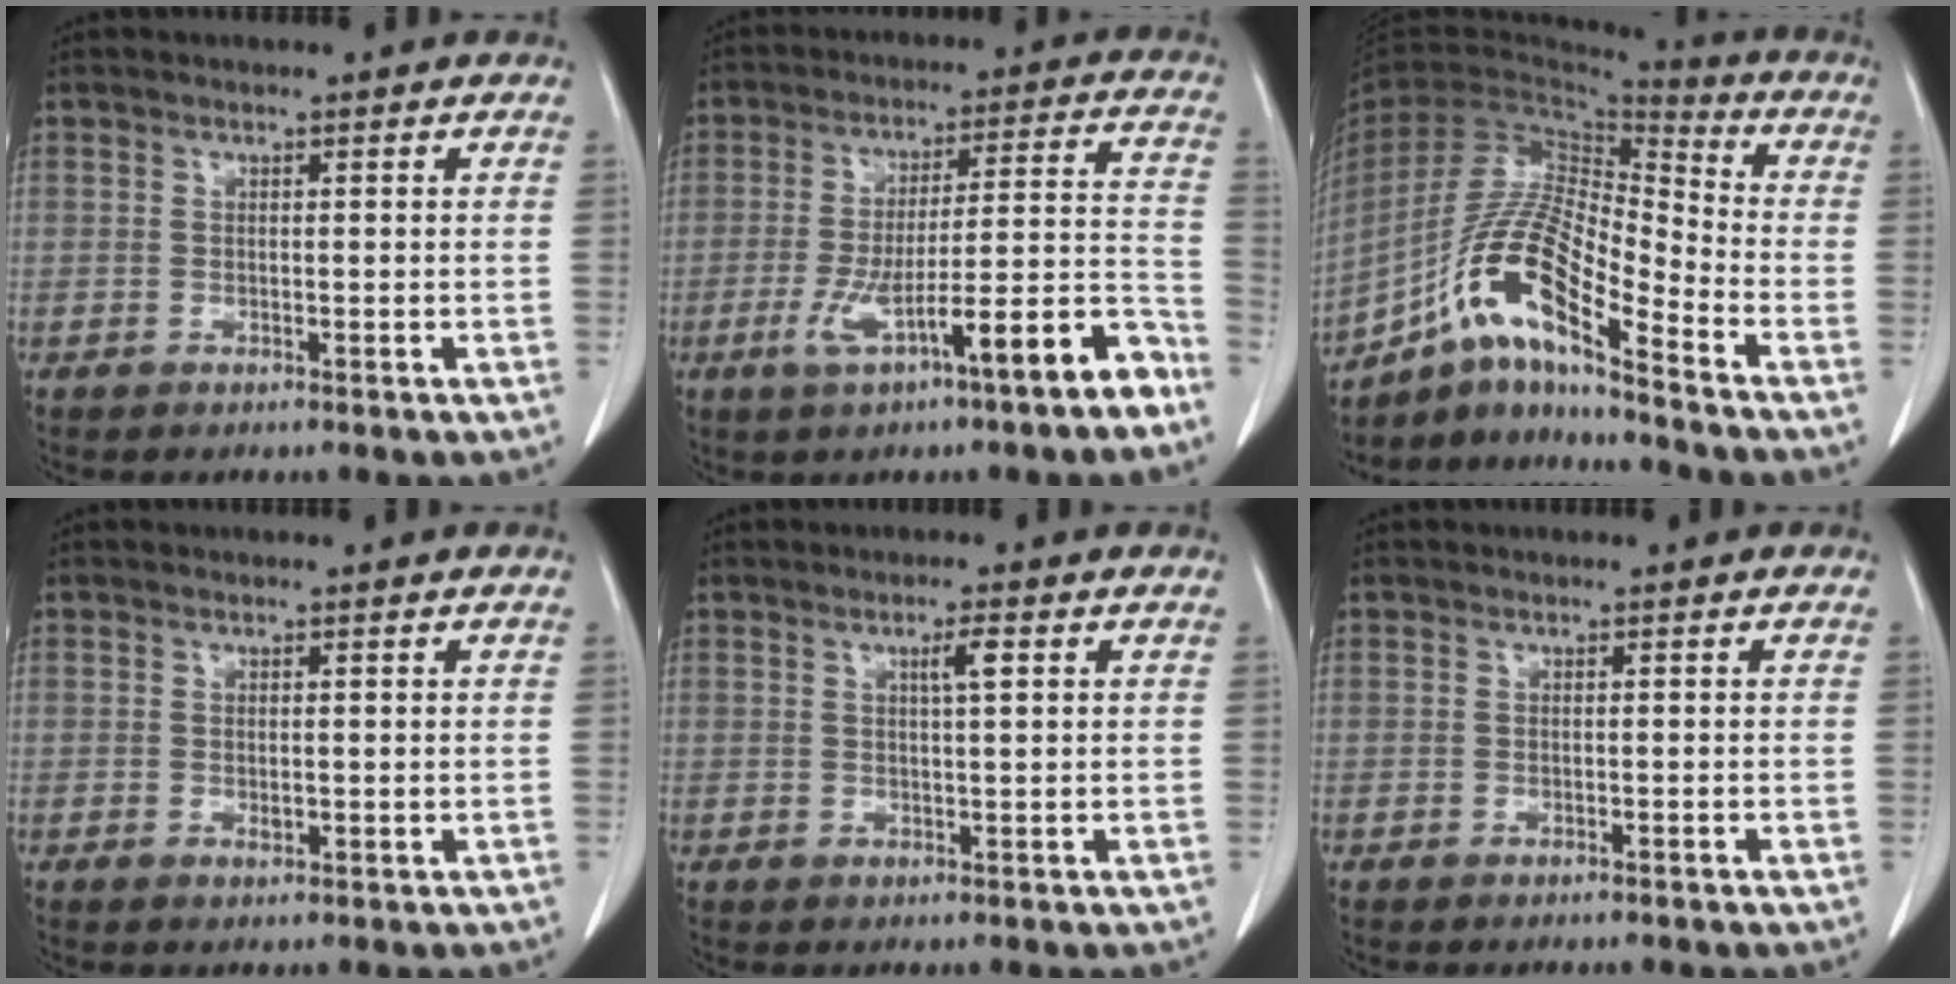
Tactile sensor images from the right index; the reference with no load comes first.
{"total": 14.3, "force": [-7.9, 0.7, 12.0], "torque": [-0.178, 0.013, -0.119]}
{"total": 14.7, "force": [-8.6, 2.4, 11.6], "torque": [-0.229, 0.010, -0.158]}
{"total": 0.9, "force": [-0.1, 0.4, 0.8], "torque": [-0.020, -0.004, 0.000]}
{"total": 2.2, "force": [0.8, 0.0, 2.1], "torque": [-0.032, 0.003, 0.012]}
{"total": 0.0}